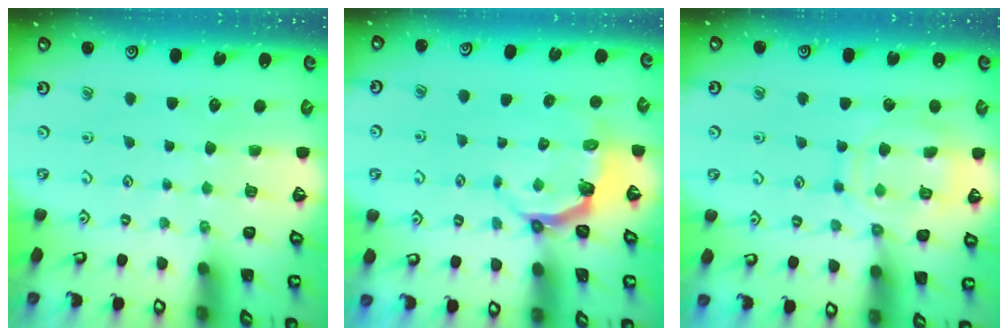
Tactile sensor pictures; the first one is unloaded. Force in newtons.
{"total": 4.4, "press": 2.9, "slide": 3.3}
{"total": 12.5, "press": 12.5, "slide": 1.1}